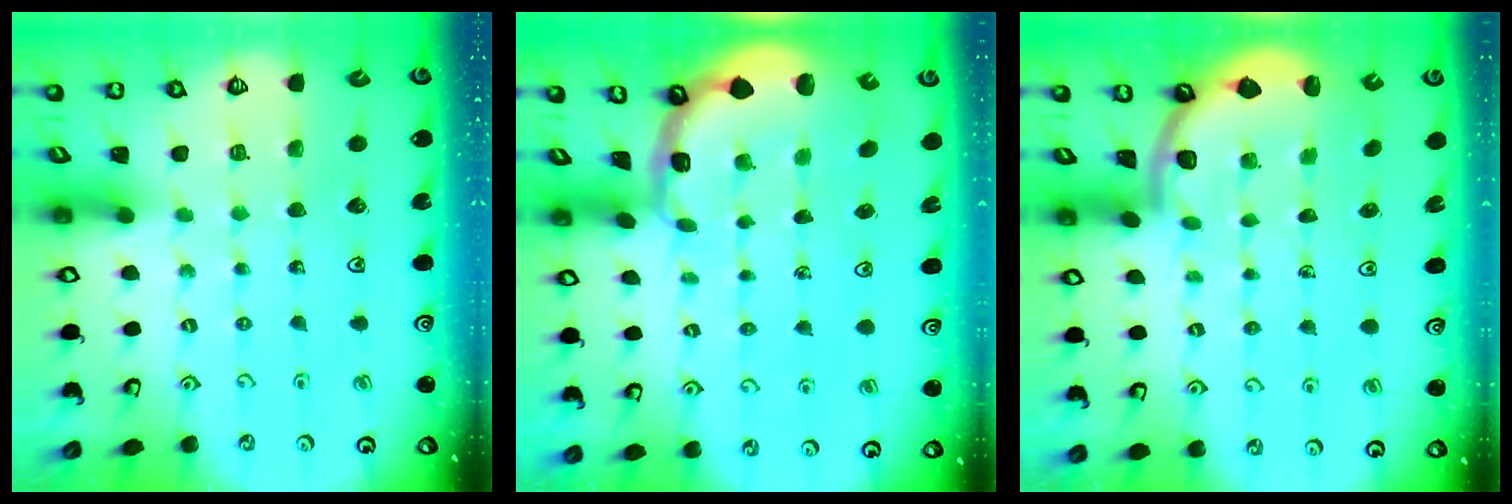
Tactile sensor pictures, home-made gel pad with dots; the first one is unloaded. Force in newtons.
{"total": 2.3, "press": 2.2, "slide": 0.7}
{"total": 1.8, "press": 1.8, "slide": 0.1}